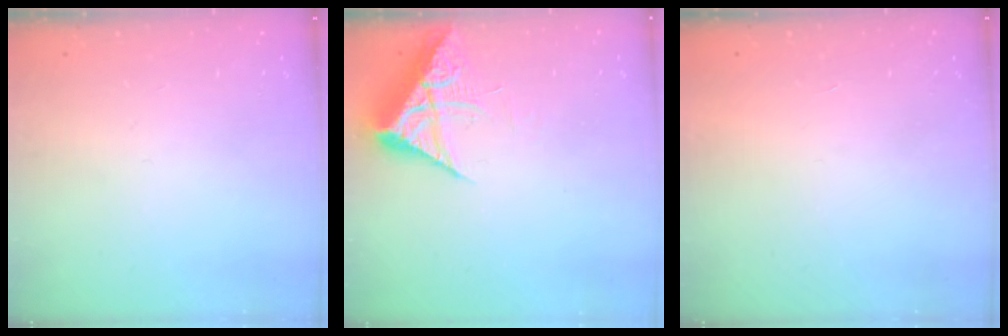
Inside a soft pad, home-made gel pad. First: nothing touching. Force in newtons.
{"total": 7.5, "press": 7.5, "slide": 0.8}
{"total": 1.7, "press": 1.7, "slide": 0.1}